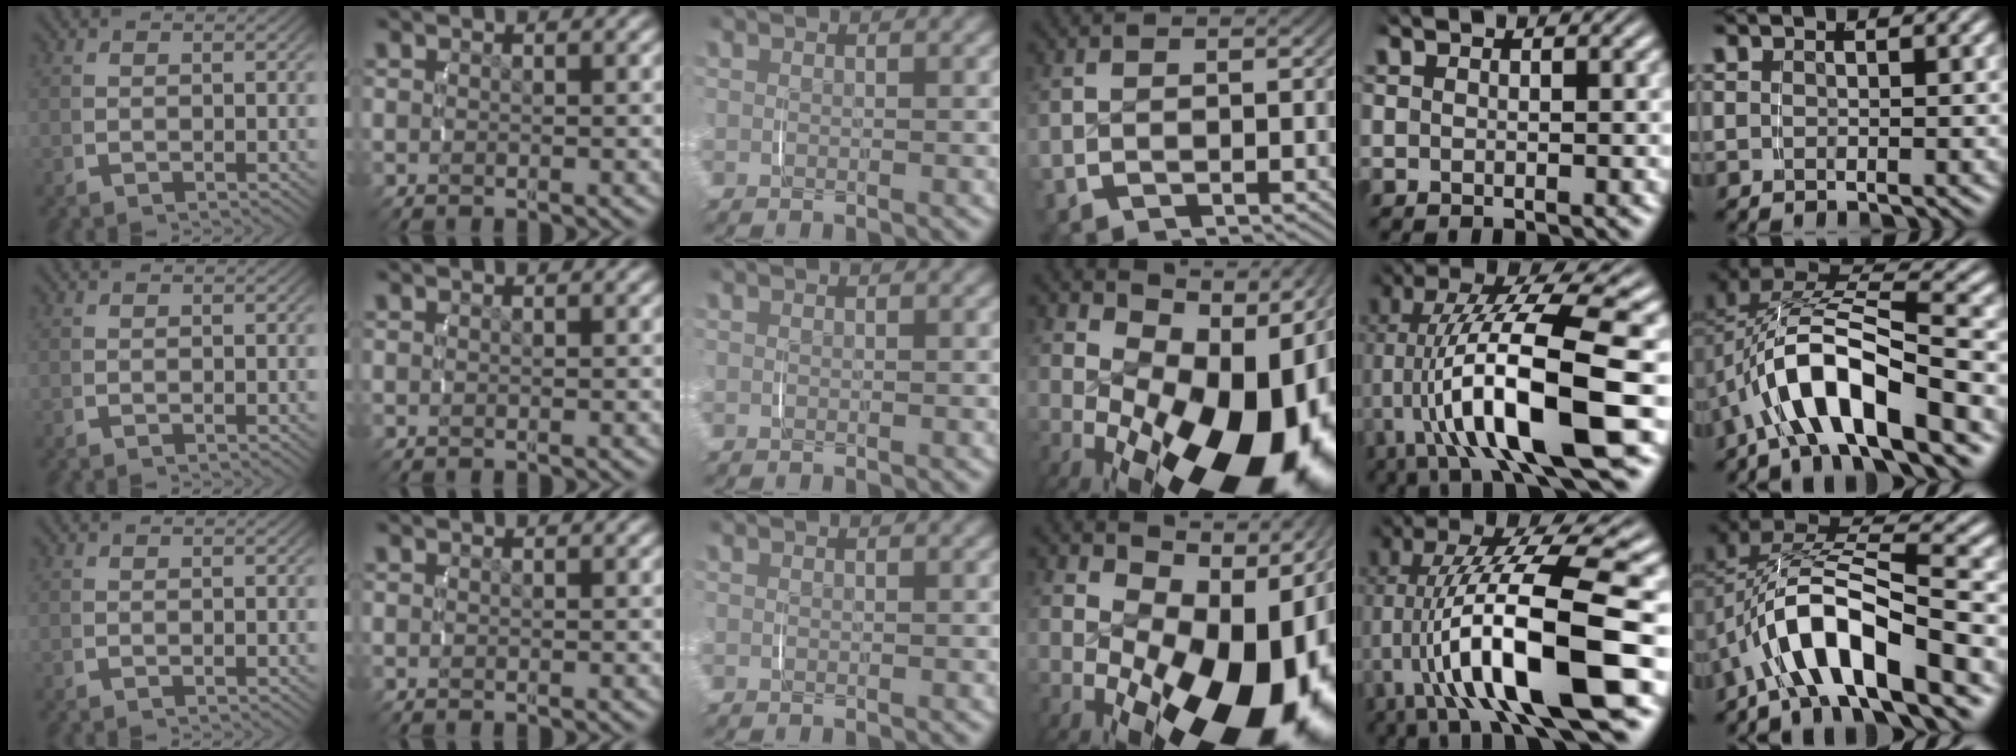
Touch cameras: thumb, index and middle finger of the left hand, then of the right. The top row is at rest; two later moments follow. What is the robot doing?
{"motion": "lift_and_place", "object": "camera"}